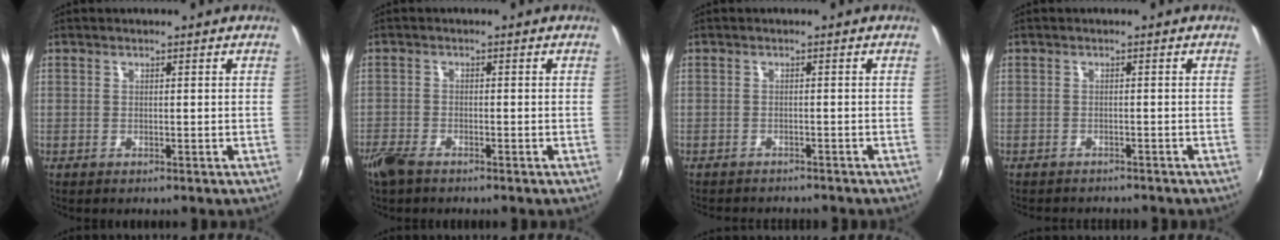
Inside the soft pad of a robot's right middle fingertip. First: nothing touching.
{"total": 4.2, "force": [-3.3, 1.5, 2.1], "torque": [-0.059, -0.010, -0.068]}
{"total": 4.2, "force": [-3.9, 1.0, 1.1], "torque": [-0.035, -0.010, -0.058]}
{"total": 3.4, "force": [-3.2, 0.9, 0.8], "torque": [-0.029, -0.008, -0.047]}